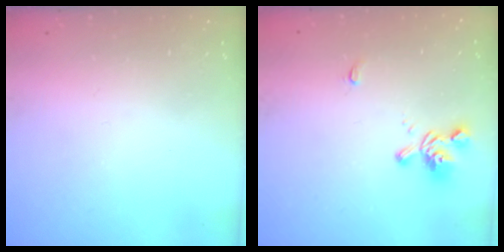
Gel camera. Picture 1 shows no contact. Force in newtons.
{"total": 1.2, "press": 0.7, "slide": 1.0}